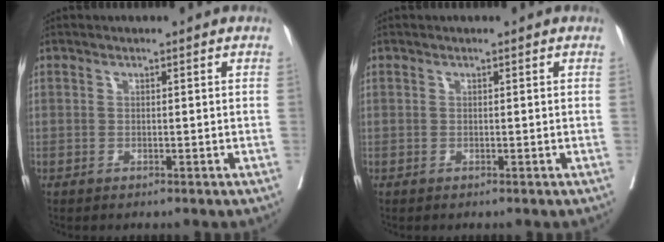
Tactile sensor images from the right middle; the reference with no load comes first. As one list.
[{"total": 0.0}]